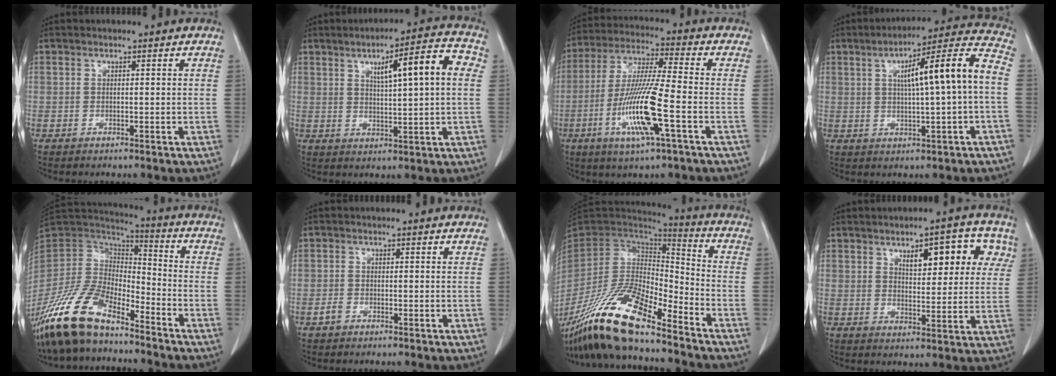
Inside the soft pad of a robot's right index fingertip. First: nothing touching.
{"total": 10.2, "force": [2.9, 1.5, 9.7], "torque": [-0.141, 0.021, 0.040]}
{"total": 13.7, "force": [-4.4, 0.4, 13.0], "torque": [-0.268, -0.015, -0.086]}
{"total": 13.3, "force": [1.0, 0.6, 13.2], "torque": [-0.196, 0.031, 0.014]}
{"total": 15.5, "force": [-11.9, 5.5, 8.2], "torque": [-0.173, 0.009, -0.231]}
{"total": 1.3, "force": [-0.7, 0.9, 0.4], "torque": [-0.011, 0.003, -0.014]}
{"total": 18.4, "force": [-14.1, 4.0, 11.2], "torque": [-0.225, -0.015, -0.265]}
{"total": 10.3, "force": [4.7, 4.1, 8.1], "torque": [-0.100, 0.021, 0.066]}